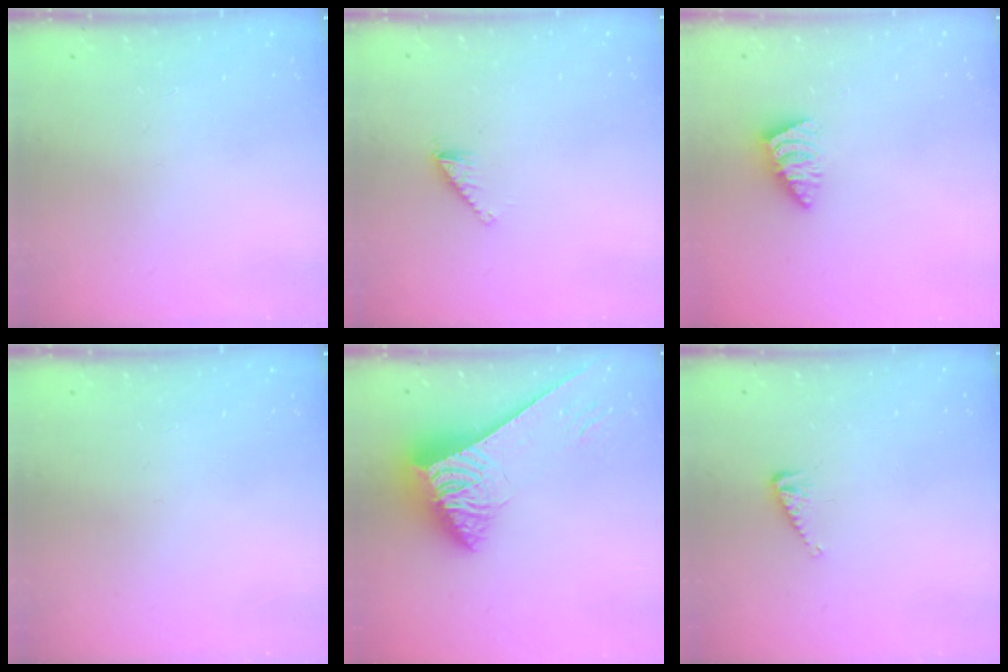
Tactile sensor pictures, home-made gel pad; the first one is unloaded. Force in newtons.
{"total": 1.8, "press": 1.8, "slide": 0.1}
{"total": 2.6, "press": 2.6, "slide": 0.4}
{"total": 0.0}
{"total": 5.3, "press": 5.2, "slide": 0.7}
{"total": 4.4, "press": 4.4, "slide": 0.4}